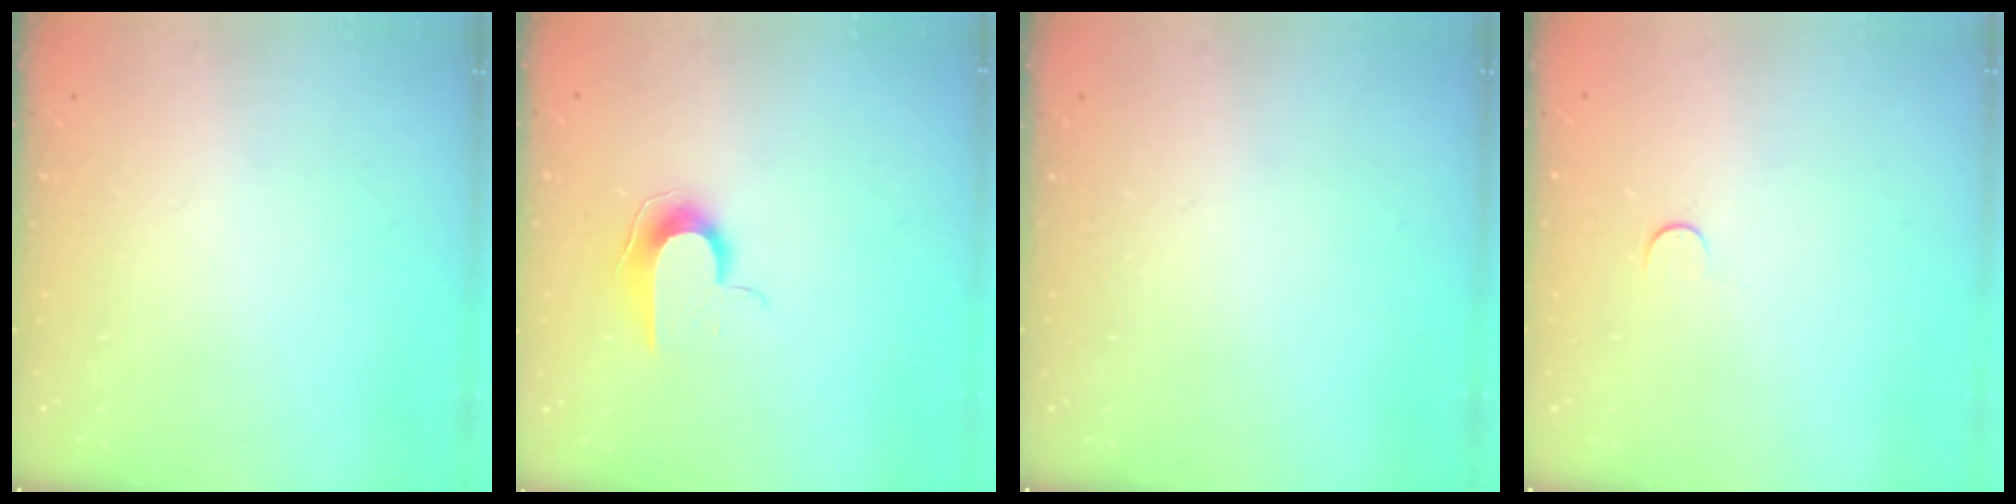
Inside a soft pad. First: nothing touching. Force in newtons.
{"total": 8.9, "press": 8.9, "slide": 0.8}
{"total": 0.0}
{"total": 2.8, "press": 2.8, "slide": 0.4}